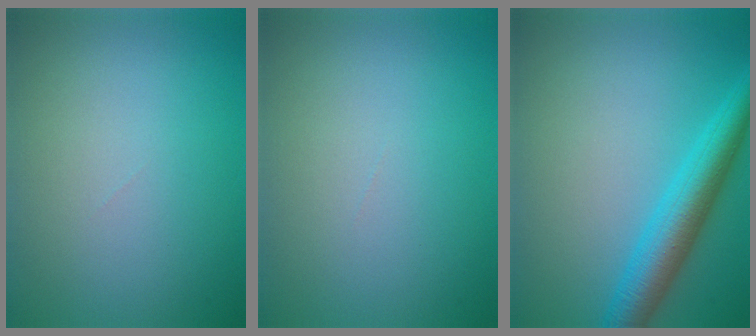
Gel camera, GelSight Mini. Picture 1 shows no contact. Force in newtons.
{"total": 0.0}
{"total": 5.4, "press": 5.4, "slide": 0.3}